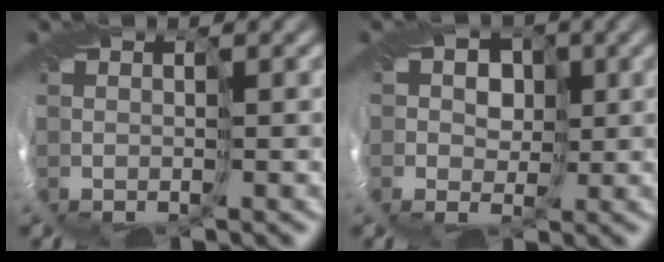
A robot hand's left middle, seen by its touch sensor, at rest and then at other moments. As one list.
[{"total": 4.2, "force": [0.9, 3.6, 1.9], "torque": [-0.018, 0.007, -0.005]}]